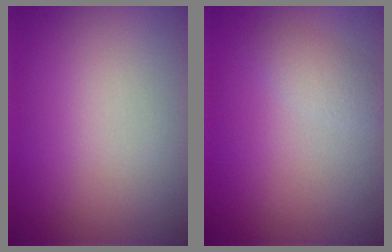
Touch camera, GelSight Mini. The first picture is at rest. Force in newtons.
{"total": 1.6, "press": 1.6, "slide": 0.1}